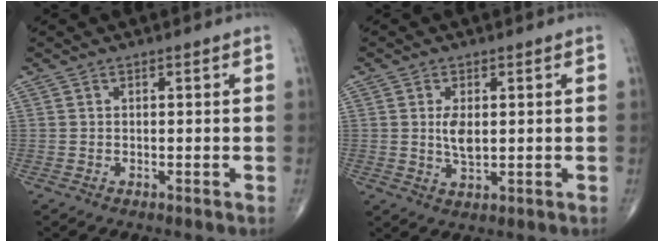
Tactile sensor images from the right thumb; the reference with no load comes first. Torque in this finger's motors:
{"motor_torque": [0.46, 1.17, 0.72, -0.28, 0.04]}